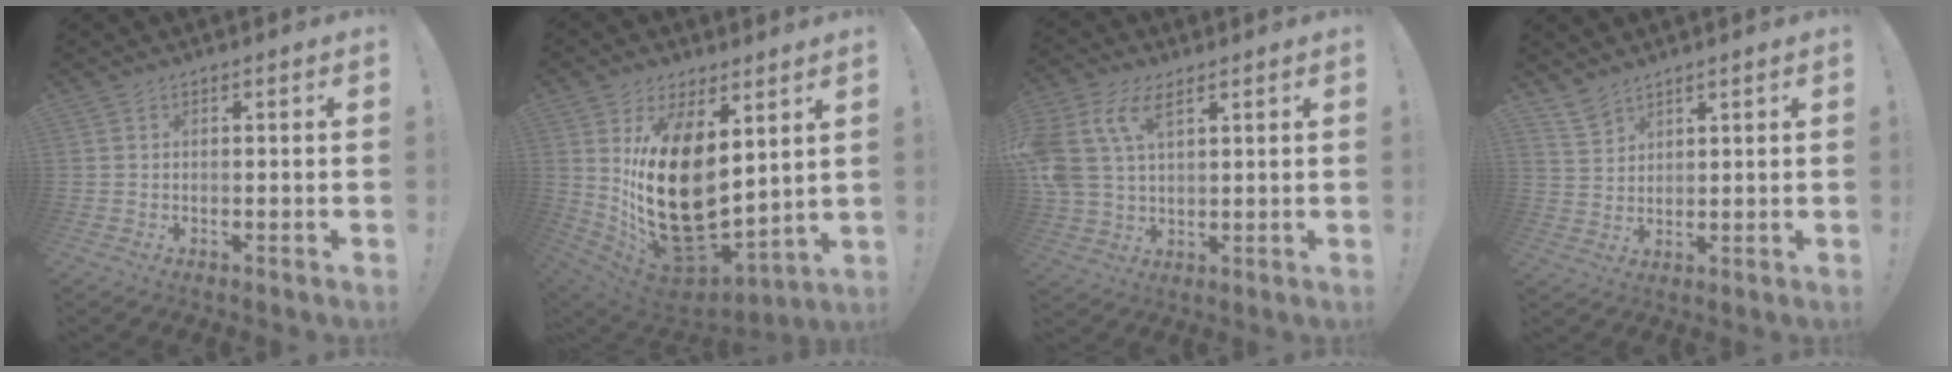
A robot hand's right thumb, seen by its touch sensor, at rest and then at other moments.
{"total": 23.9, "force": [3.9, 14.0, 19.0], "torque": [-0.366, -0.047, 0.084]}
{"total": 12.2, "force": [5.6, 7.1, 8.2], "torque": [-0.188, -0.011, 0.108]}
{"total": 5.6, "force": [4.6, 2.6, 1.8], "torque": [-0.028, -0.029, 0.088]}